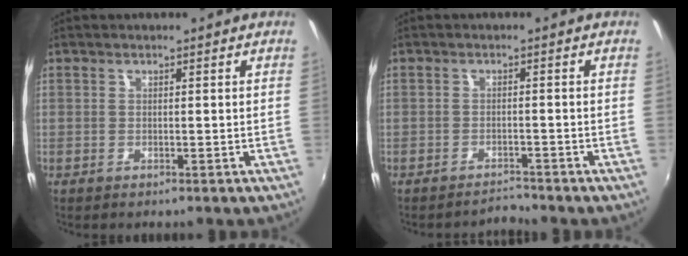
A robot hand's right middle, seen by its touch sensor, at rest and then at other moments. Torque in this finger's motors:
{"motor_torque": [-0.25, -0.30, -0.03, -0.02]}